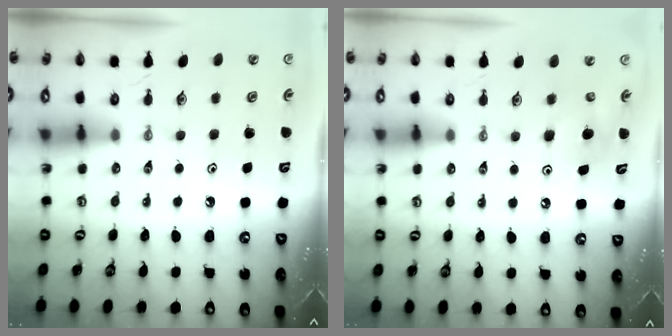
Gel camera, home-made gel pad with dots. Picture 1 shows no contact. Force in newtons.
{"total": 5.2, "press": 5.1, "slide": 0.9}